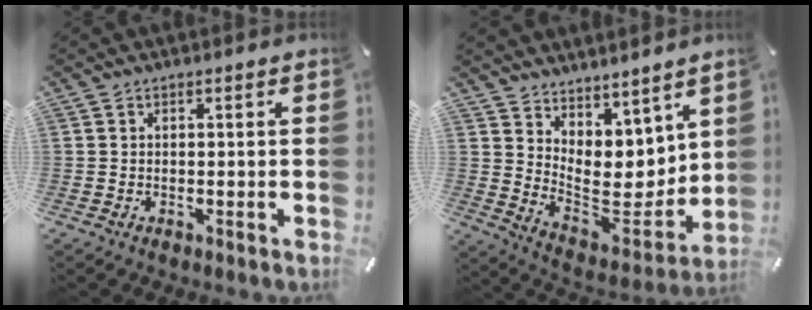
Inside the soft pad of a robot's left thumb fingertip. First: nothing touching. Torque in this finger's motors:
{"motor_torque": [0.62, -0.28, 0.46, 0.01, 0.07]}